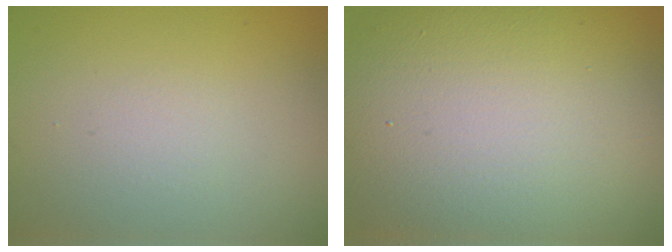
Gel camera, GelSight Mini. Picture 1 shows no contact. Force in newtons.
{"total": 15.4, "press": 15.4, "slide": 0.7}